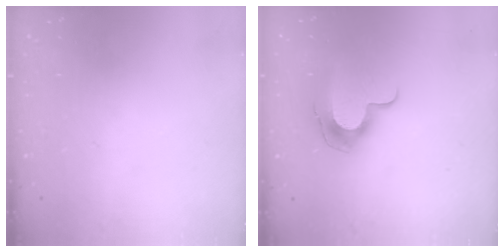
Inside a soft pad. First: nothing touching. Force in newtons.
{"total": 11.5, "press": 11.5, "slide": 0.5}